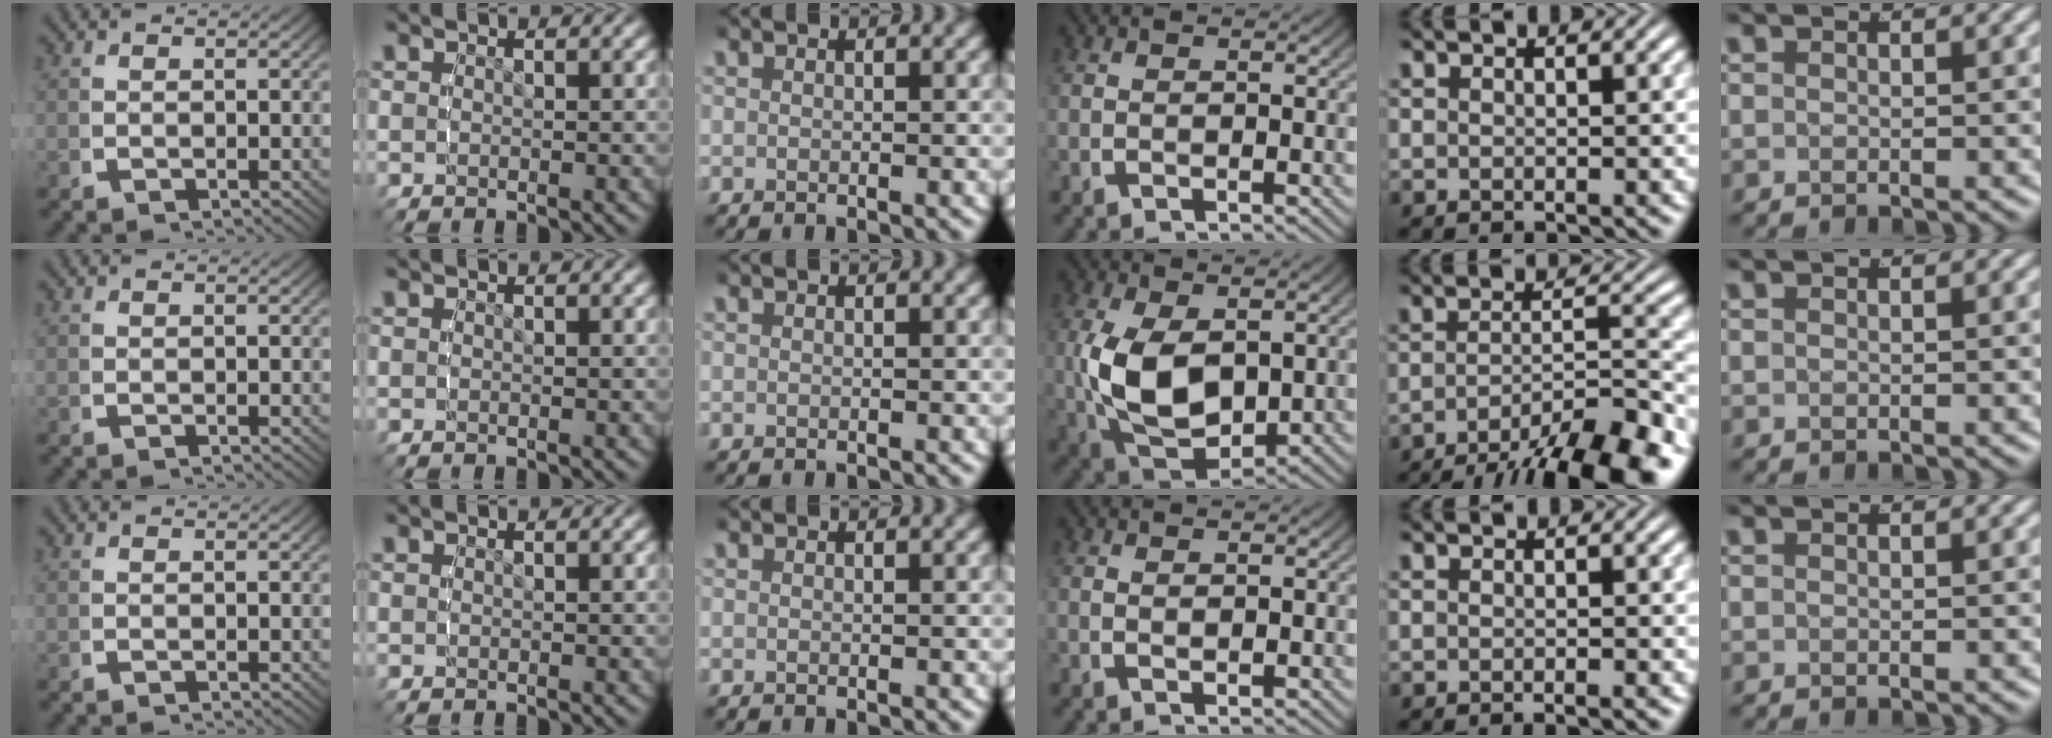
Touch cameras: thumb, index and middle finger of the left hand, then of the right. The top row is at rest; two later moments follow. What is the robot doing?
{"motion": "lift_and_place", "object": "markers"}